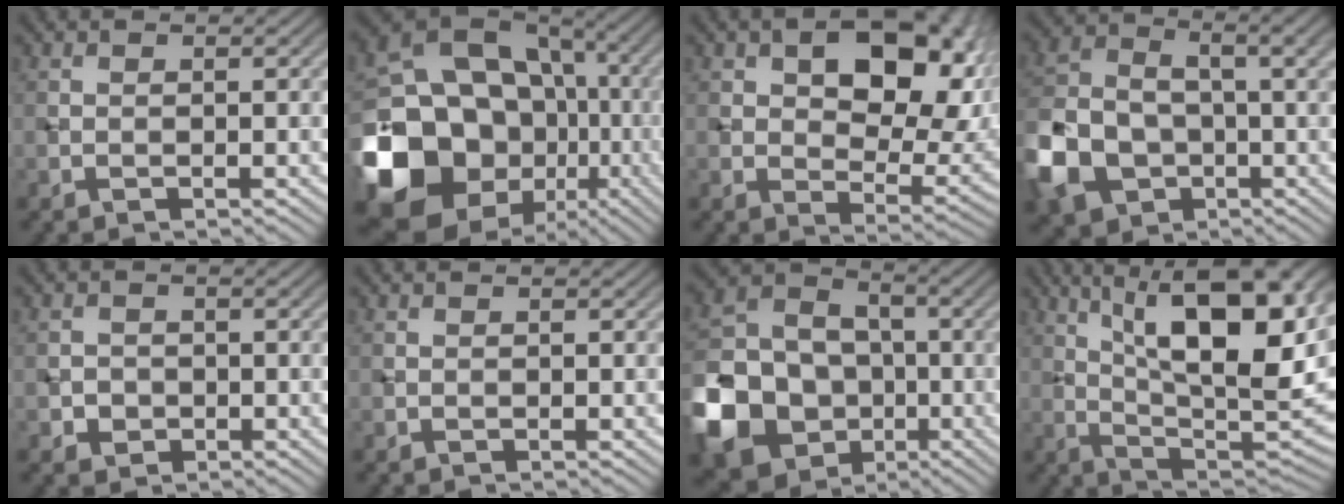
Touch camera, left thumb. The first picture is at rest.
{"total": 20.2, "force": [-4.1, 16.2, 11.3], "torque": [-0.255, -0.025, -0.065]}
{"total": 14.0, "force": [4.4, 7.9, 10.7], "torque": [-0.146, -0.002, 0.074]}
{"total": 12.5, "force": [-3.0, 8.9, 8.4], "torque": [-0.209, -0.020, -0.051]}
{"total": 1.7, "force": [-0.6, 1.5, 0.5], "torque": [-0.004, -0.001, -0.015]}
{"total": 0.0}
{"total": 16.6, "force": [-5.9, 13.0, 8.5], "torque": [-0.246, -0.028, -0.118]}
{"total": 17.0, "force": [6.1, 6.0, 14.7], "torque": [-0.228, 0.016, 0.096]}